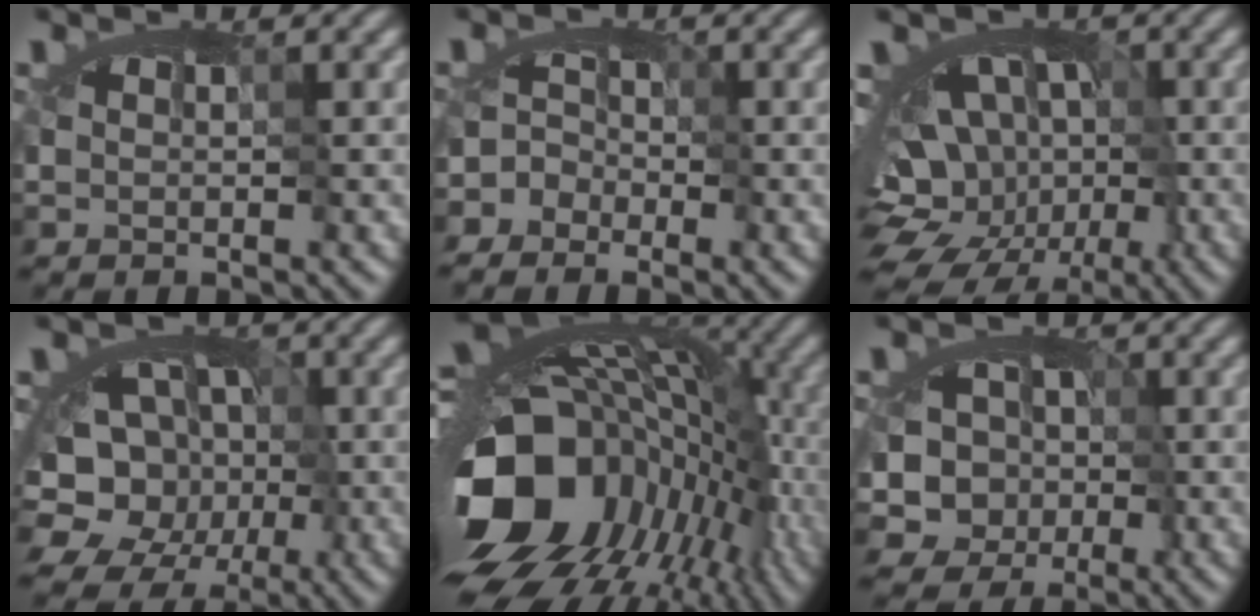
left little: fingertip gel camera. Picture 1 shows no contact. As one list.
[{"total": 3.4, "force": [-2.0, 2.7, 0.4], "torque": [0.020, 0.019, -0.058]}, {"total": 12.8, "force": [-5.2, 8.9, 7.6], "torque": [-0.073, 0.001, -0.073]}, {"total": 11.9, "force": [-5.8, 9.5, 4.4], "torque": [-0.046, -0.013, -0.102]}, {"total": 18.0, "force": [-8.8, 12.4, 9.6], "torque": [-0.181, -0.017, -0.133]}, {"total": 9.9, "force": [-3.6, 8.4, 3.7], "torque": [-0.037, 0.010, -0.082]}]